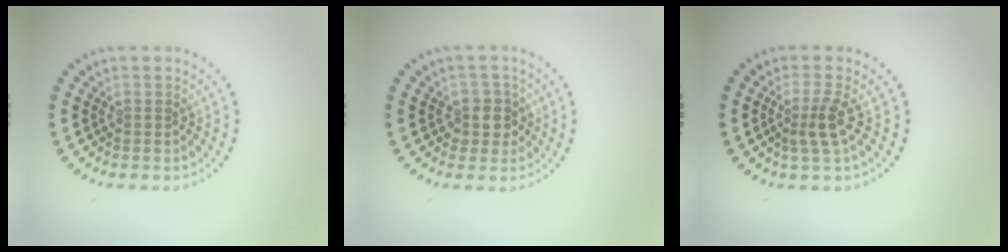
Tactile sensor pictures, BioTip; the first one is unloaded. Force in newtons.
{"total": 2.3, "press": 1.9, "slide": 1.2}
{"total": 2.3, "press": 1.7, "slide": 1.5}